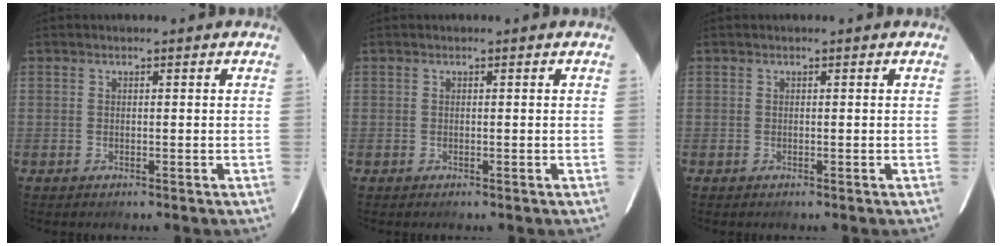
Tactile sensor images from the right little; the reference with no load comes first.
{"total": 0.0}
{"total": 0.0}